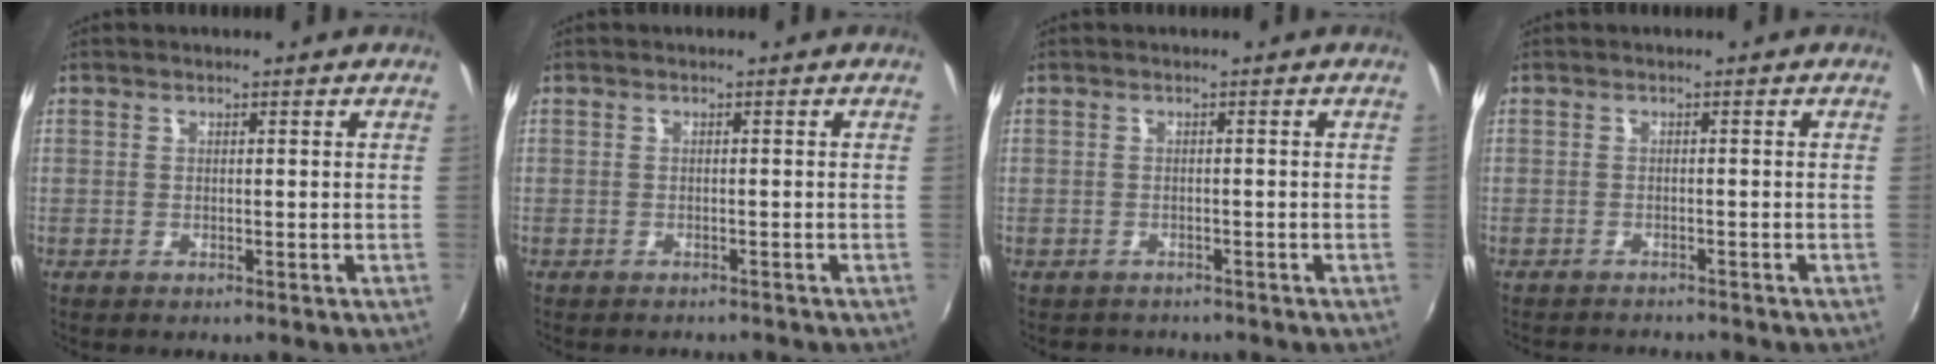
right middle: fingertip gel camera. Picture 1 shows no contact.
{"total": 2.2, "force": [-2.0, 0.6, 0.5], "torque": [-0.014, -0.013, -0.028]}
{"total": 2.4, "force": [-2.0, 1.2, 0.2], "torque": [-0.009, -0.007, -0.030]}
{"total": 4.3, "force": [-4.2, 0.6, 1.0], "torque": [-0.032, -0.014, -0.065]}